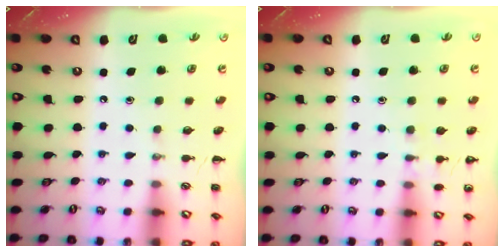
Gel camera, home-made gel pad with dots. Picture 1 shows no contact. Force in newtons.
{"total": 5.8, "press": 5.6, "slide": 1.7}